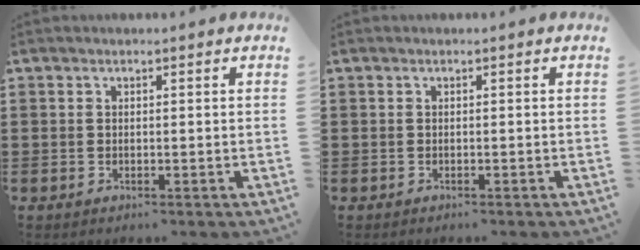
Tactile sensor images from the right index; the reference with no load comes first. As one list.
[{"total": 0.0}]